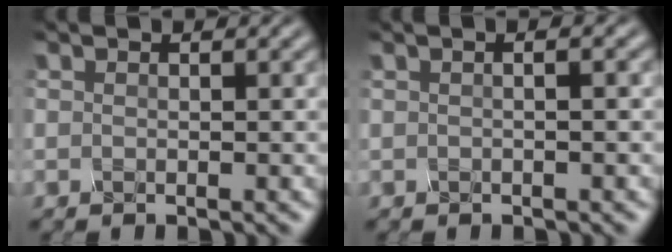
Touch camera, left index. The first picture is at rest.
{"total": 2.1, "force": [0.6, 0.8, 1.8], "torque": [-0.016, 0.002, -0.007]}